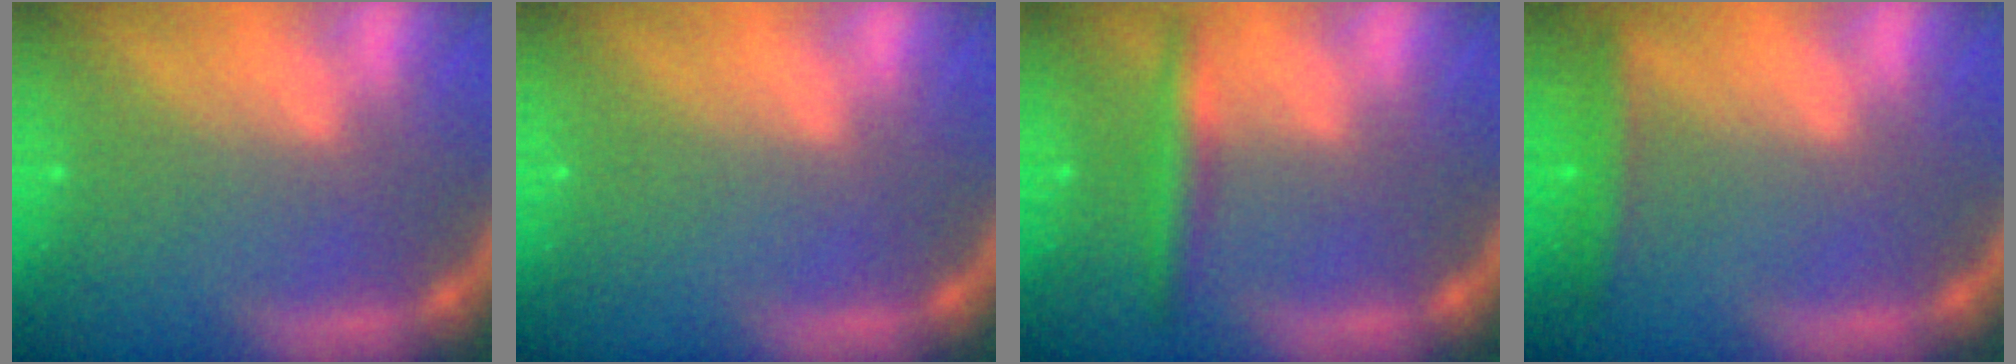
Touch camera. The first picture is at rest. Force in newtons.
{"total": 0.0}
{"total": 3.0}
{"total": 2.4}